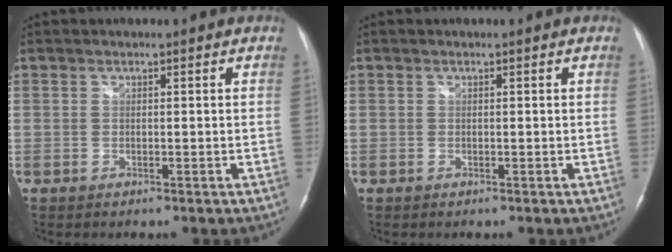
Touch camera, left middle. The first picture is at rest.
{"total": 0.0}